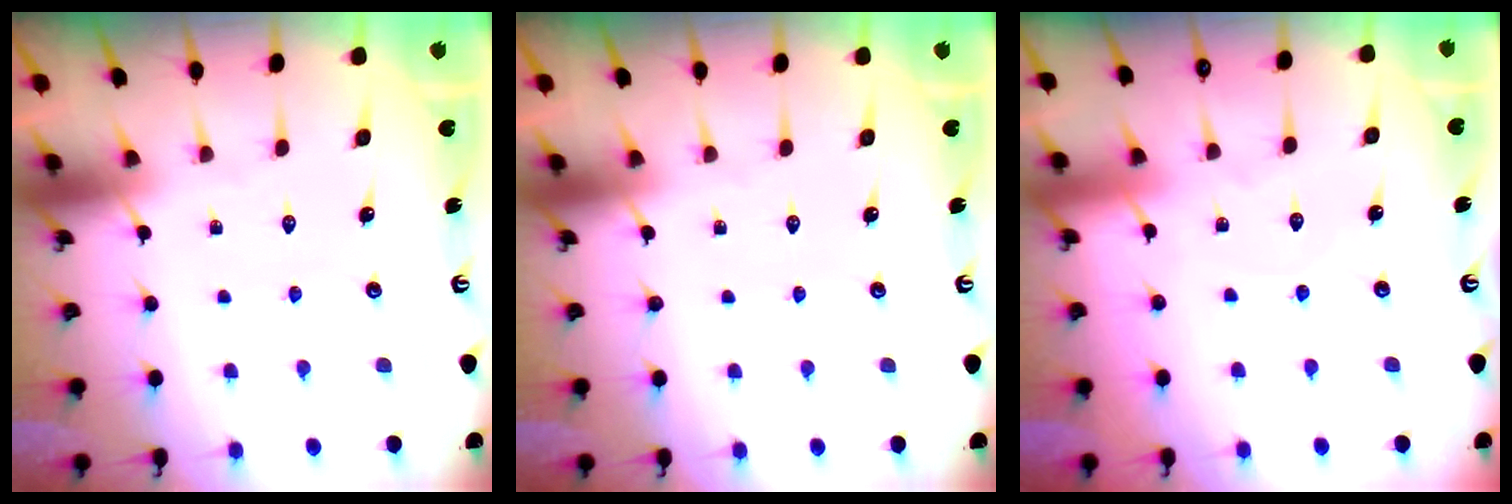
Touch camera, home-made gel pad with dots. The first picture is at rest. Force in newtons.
{"total": 0.0}
{"total": 3.7, "press": 3.7, "slide": 0.2}